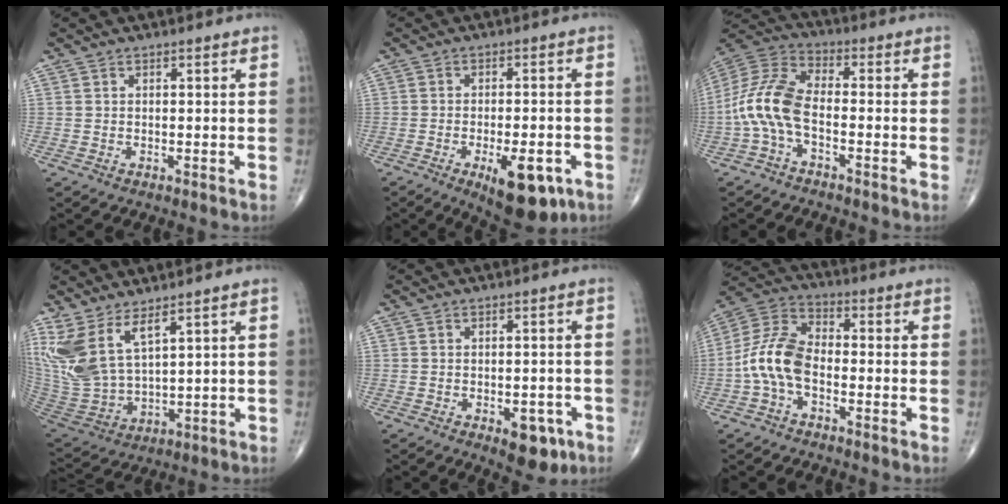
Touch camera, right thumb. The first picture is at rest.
{"total": 11.4, "force": [-5.1, 4.6, 9.1], "torque": [-0.114, 0.007, -0.063]}
{"total": 11.4, "force": [-3.0, 5.4, 9.5], "torque": [-0.208, 0.035, -0.072]}
{"total": 11.9, "force": [6.7, 4.5, 8.8], "torque": [-0.197, -0.039, 0.160]}
{"total": 6.2, "force": [-2.9, 3.2, 4.4], "torque": [-0.034, 0.011, -0.029]}
{"total": 10.3, "force": [-2.7, 5.9, 8.0], "torque": [-0.162, 0.036, -0.066]}